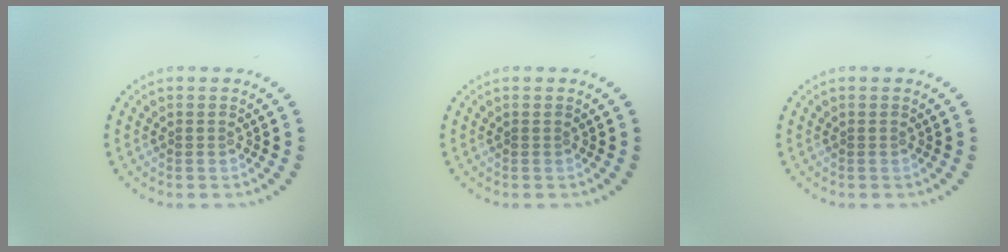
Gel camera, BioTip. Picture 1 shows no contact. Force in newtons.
{"total": 0.0}
{"total": 0.0}